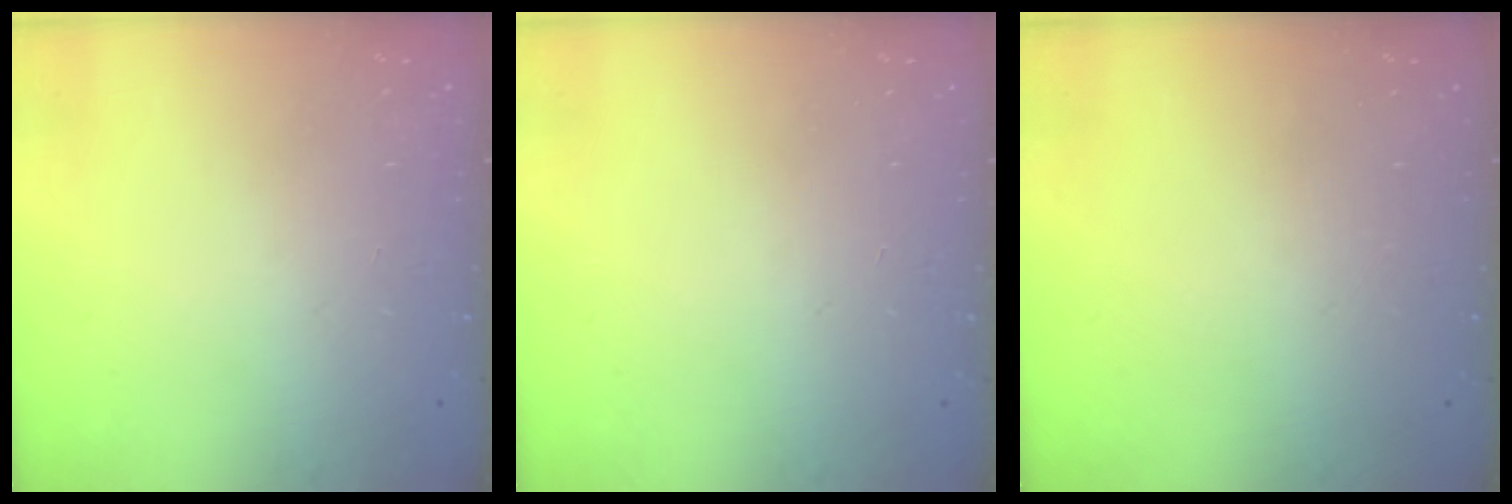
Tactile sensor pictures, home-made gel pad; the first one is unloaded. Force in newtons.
{"total": 0.0}
{"total": 0.0}